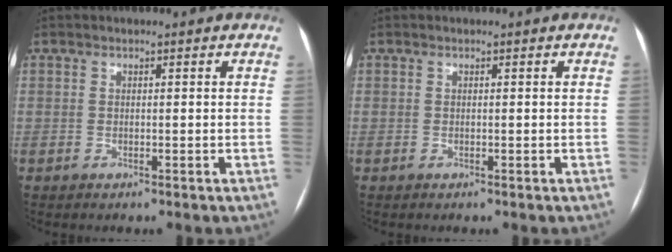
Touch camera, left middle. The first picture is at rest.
{"total": 0.0}